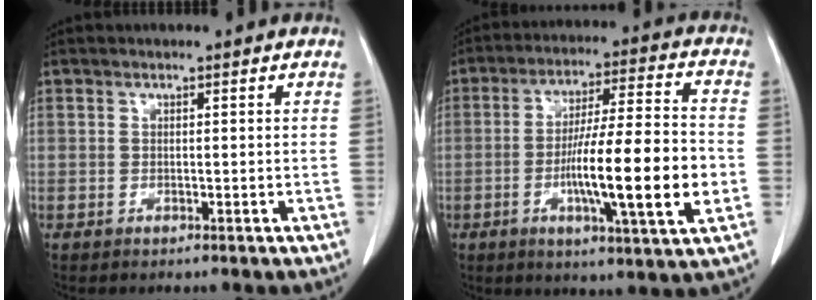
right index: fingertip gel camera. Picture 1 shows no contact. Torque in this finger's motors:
{"motor_torque": [1.97, -0.17, 0.79, 0.21]}